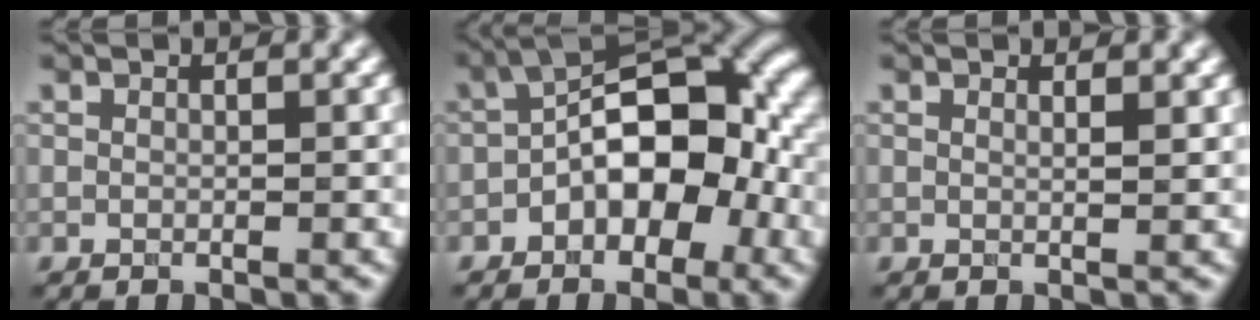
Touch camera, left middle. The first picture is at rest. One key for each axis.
{"total": 9.0, "fx": -1.7, "fy": 4.8, "fz": 7.4, "tx": -0.095, "ty": 0.027, "tz": -0.034}
{"total": 1.3, "fx": 0.7, "fy": 0.5, "fz": 1.0, "tx": -0.007, "ty": 0.002, "tz": 0.004}